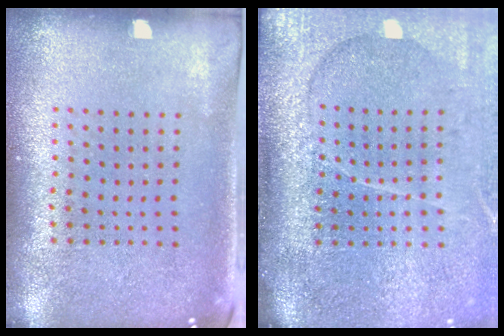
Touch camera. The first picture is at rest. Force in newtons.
{"total": 4.3, "press": 3.5, "slide": 2.4}